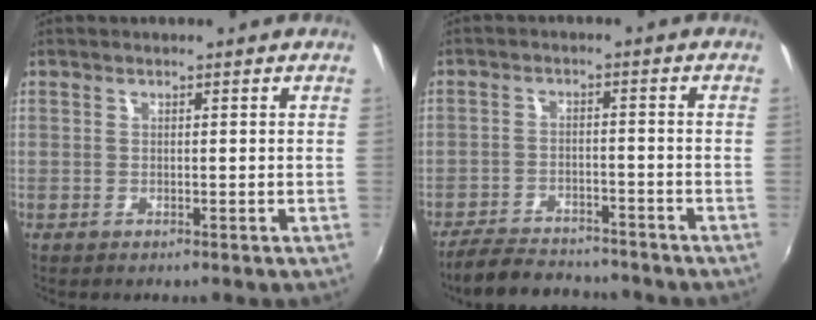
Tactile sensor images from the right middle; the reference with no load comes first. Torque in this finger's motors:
{"motor_torque": [0.06, -0.14, 0.02, 0.02]}